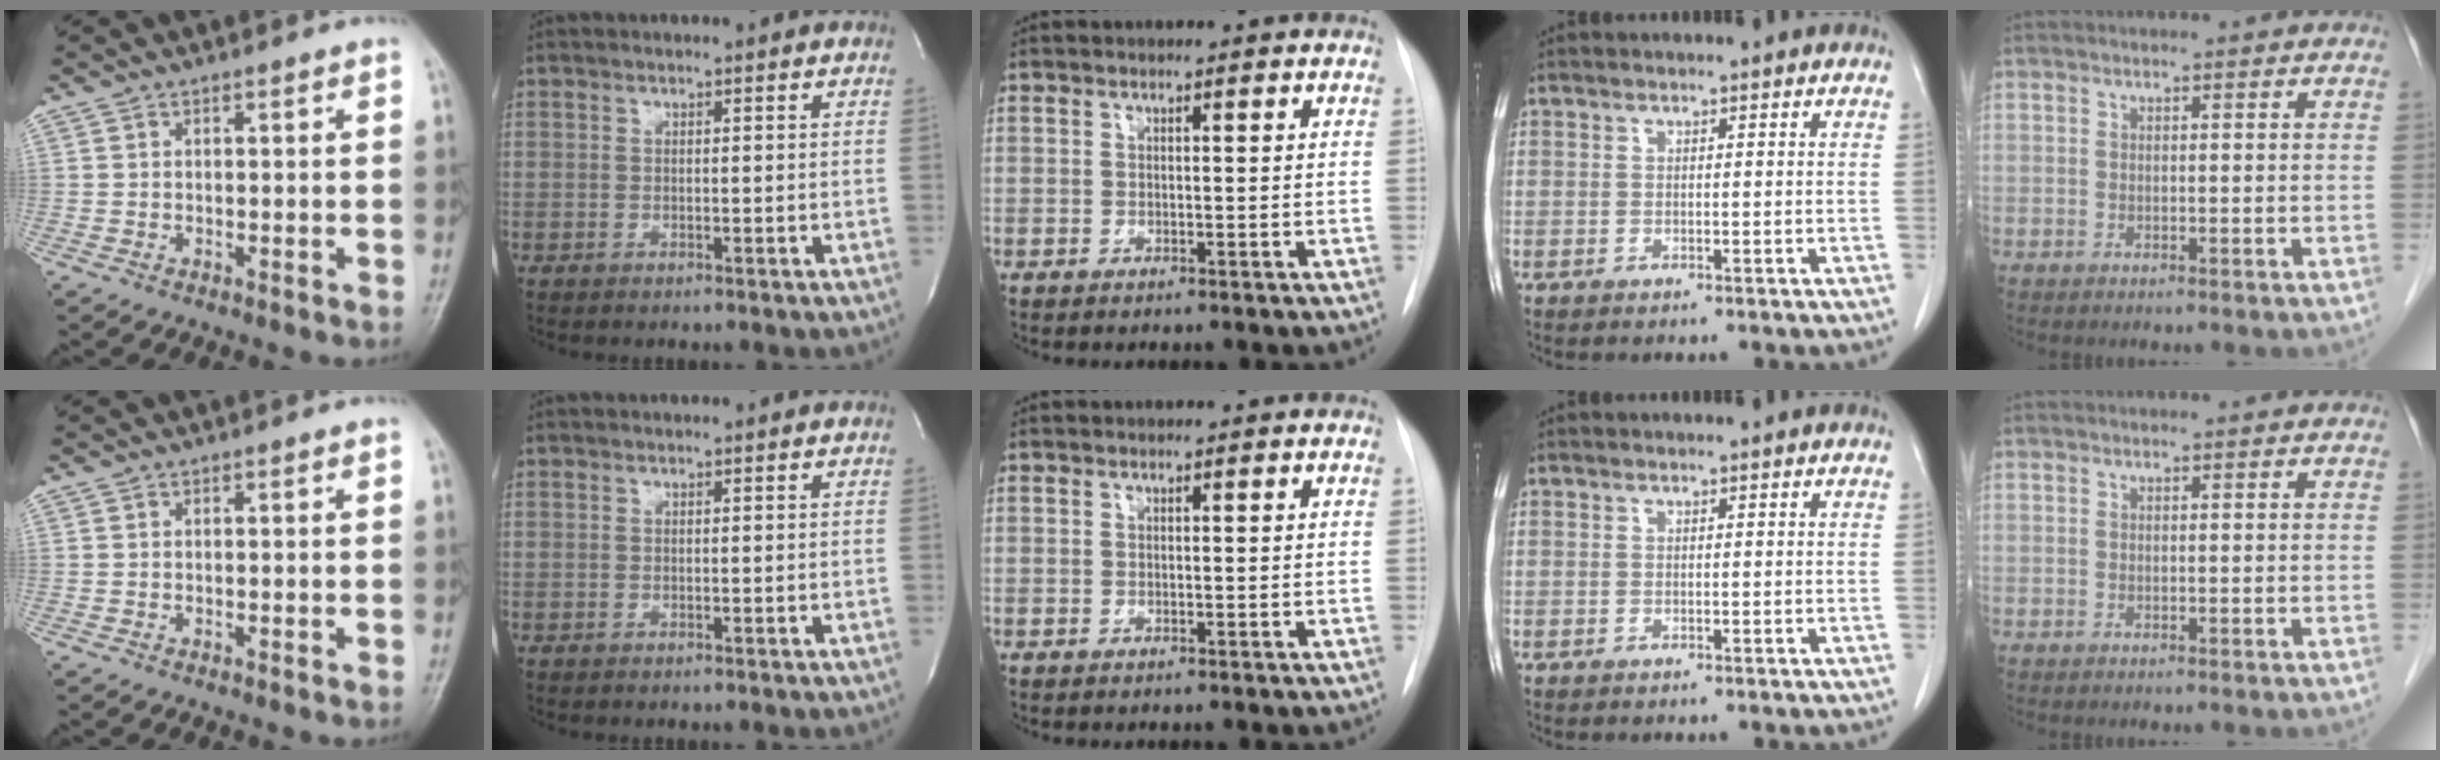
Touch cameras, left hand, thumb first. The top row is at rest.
{}